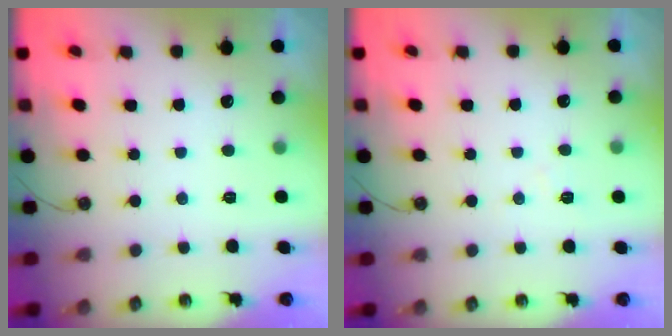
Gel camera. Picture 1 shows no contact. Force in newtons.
{"total": 5.8, "press": 5.7, "slide": 0.9}